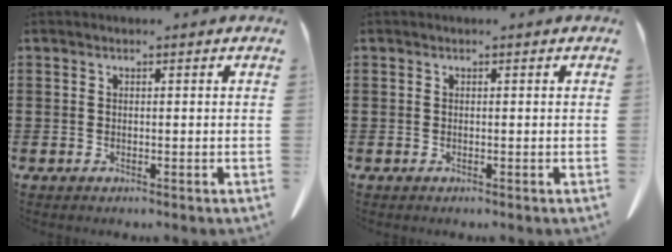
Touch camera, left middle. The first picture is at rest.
{"total": 0.0}